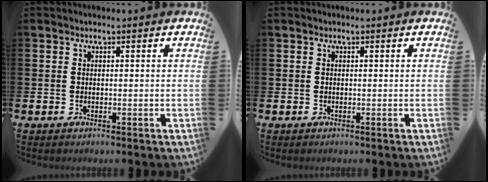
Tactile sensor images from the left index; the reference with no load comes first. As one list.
[{"total": 0.0}]